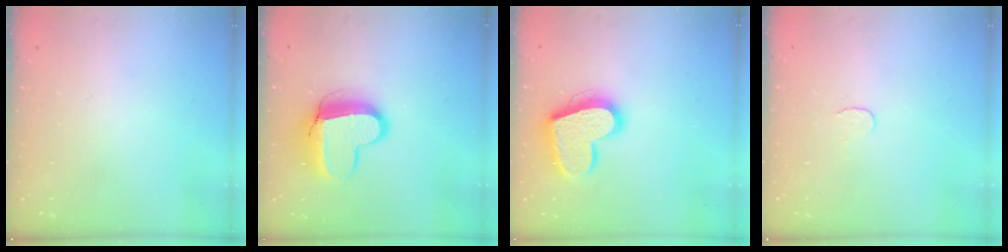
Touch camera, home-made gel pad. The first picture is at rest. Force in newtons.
{"total": 12.7, "press": 12.6, "slide": 1.1}
{"total": 19.3, "press": 19.2, "slide": 1.5}
{"total": 3.5, "press": 3.5, "slide": 0.3}